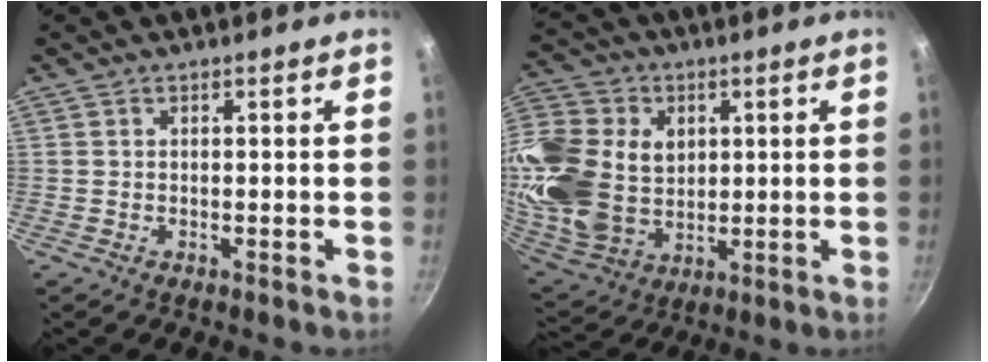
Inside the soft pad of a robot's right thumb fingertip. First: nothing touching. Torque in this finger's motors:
{"motor_torque": [0.13, 0.77, 0.34, 0.26, 0.52]}